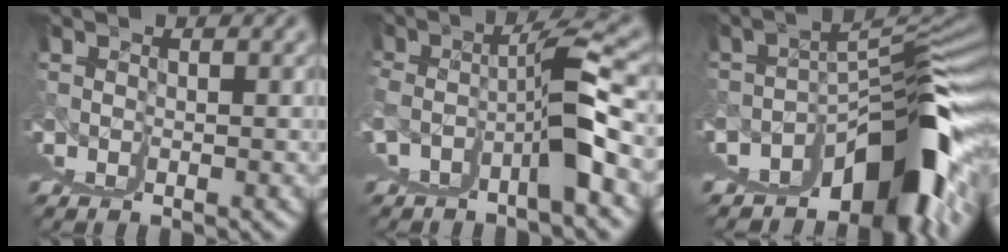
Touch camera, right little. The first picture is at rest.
{"total": 4.8, "force": [0.5, 1.2, 4.6], "torque": [-0.092, 0.007, 0.017]}
{"total": 12.1, "force": [-1.2, 2.1, 11.8], "torque": [-0.132, 0.026, -0.004]}